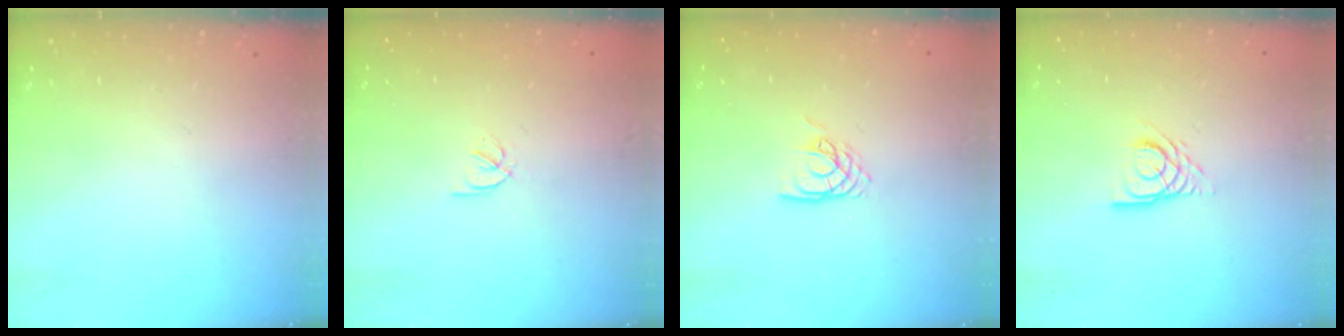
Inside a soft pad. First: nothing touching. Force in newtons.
{"total": 2.1, "press": 2.1, "slide": 0.4}
{"total": 6.0, "press": 5.9, "slide": 0.4}
{"total": 5.5, "press": 5.5, "slide": 0.5}